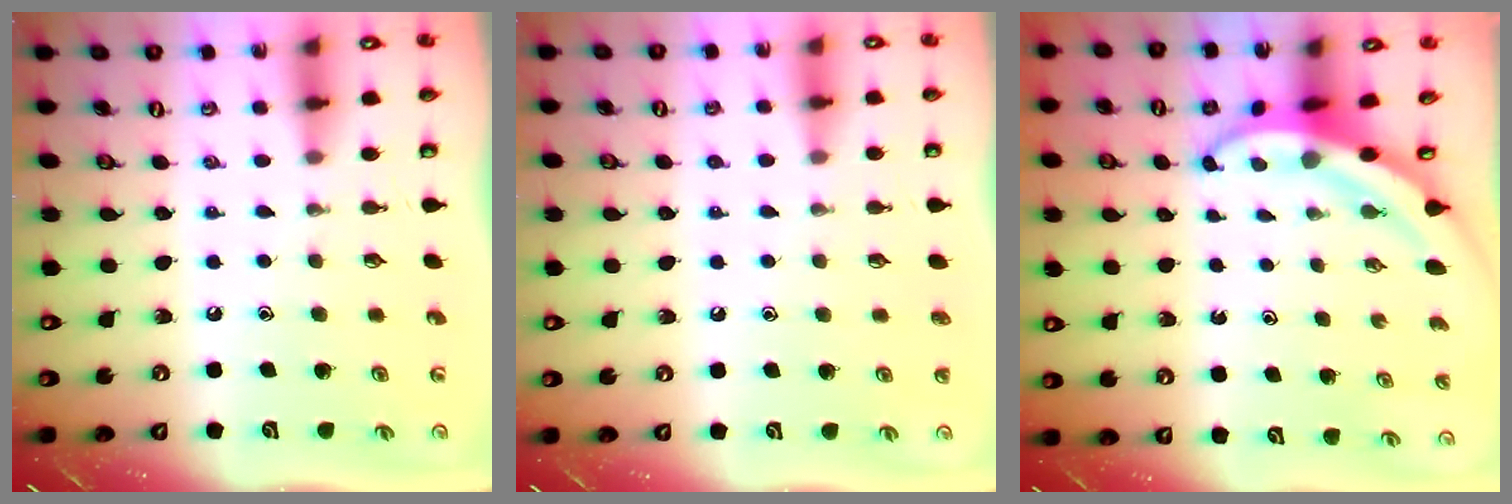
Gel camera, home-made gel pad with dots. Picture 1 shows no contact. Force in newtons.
{"total": 0.8, "press": 0.8, "slide": 0.1}
{"total": 3.9, "press": 3.9, "slide": 0.4}